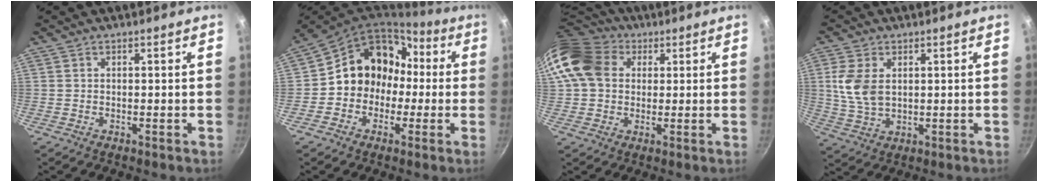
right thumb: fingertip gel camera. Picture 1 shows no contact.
{"total": 14.6, "force": [0.0, 12.6, 7.5], "torque": [-0.068, 0.057, -0.012]}
{"total": 15.3, "force": [4.2, 12.2, 8.2], "torque": [-0.155, 0.024, 0.064]}
{"total": 7.9, "force": [1.7, 4.9, 5.9], "torque": [-0.122, -0.009, 0.037]}